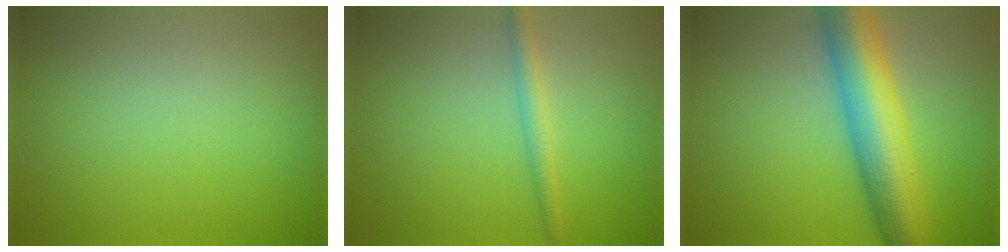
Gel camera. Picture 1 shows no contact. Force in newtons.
{"total": 2.1, "press": 2.1, "slide": 0.0}
{"total": 10.0, "press": 10.0, "slide": 0.2}